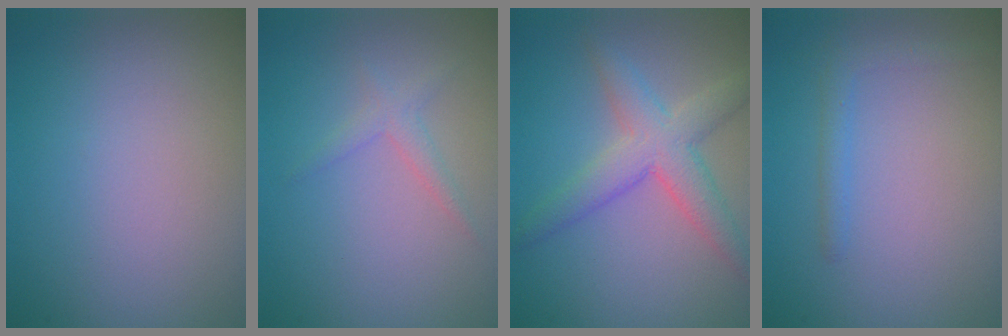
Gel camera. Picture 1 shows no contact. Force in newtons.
{"total": 1.3, "press": 1.3, "slide": 0.2}
{"total": 4.5, "press": 4.5, "slide": 0.0}
{"total": 1.4, "press": 1.4, "slide": 0.1}